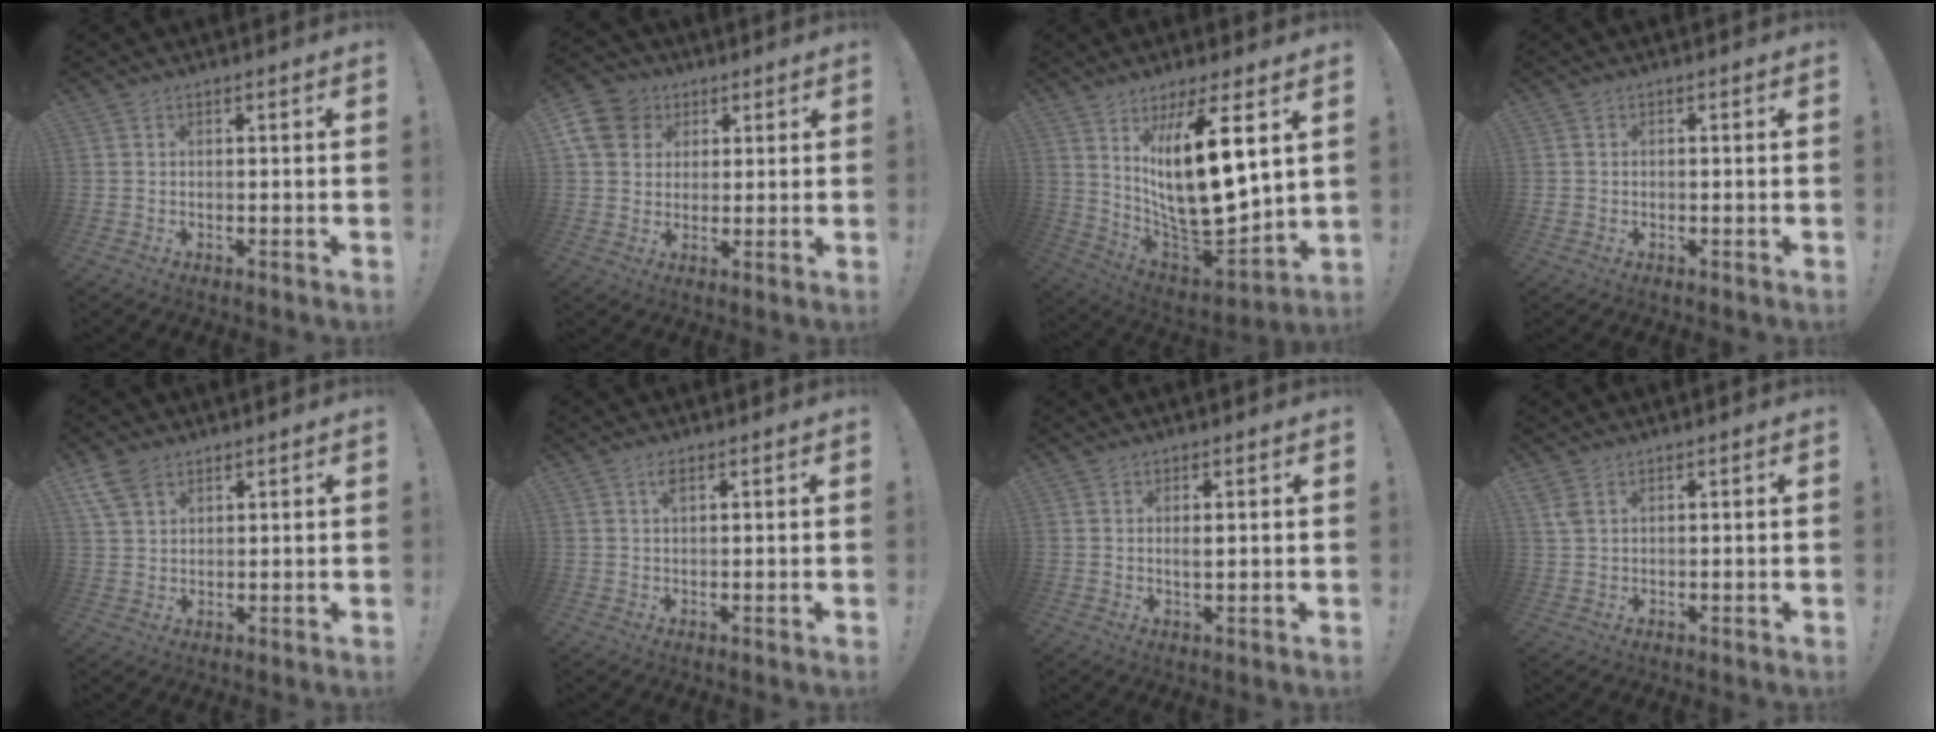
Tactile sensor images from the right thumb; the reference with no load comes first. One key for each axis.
{"total": 11.3, "fx": 3.8, "fy": 9.7, "fz": 4.4, "tx": -0.077, "ty": -0.009, "tz": 0.079}
{"total": 19.9, "fx": 7.2, "fy": 6.1, "fz": 17.5, "tx": -0.313, "ty": -0.073, "tz": 0.117}
{"total": 0.8, "fx": -0.3, "fy": 0.8, "fz": 0.2, "tx": -0.010, "ty": 0.005, "tz": -0.003}
{"total": 7.2, "fx": 4.3, "fy": 4.3, "fz": 3.9, "tx": -0.076, "ty": -0.008, "tz": 0.087}
{"total": 2.0, "fx": 1.0, "fy": 0.7, "fz": 1.6, "tx": -0.025, "ty": -0.001, "tz": 0.015}
{"total": 1.9, "fx": 0.3, "fy": 0.5, "fz": 1.8, "tx": -0.026, "ty": -0.005, "tz": 0.002}
{"total": 2.5, "fx": 1.3, "fy": 1.1, "fz": 1.7, "tx": -0.033, "ty": -0.002, "tz": 0.024}